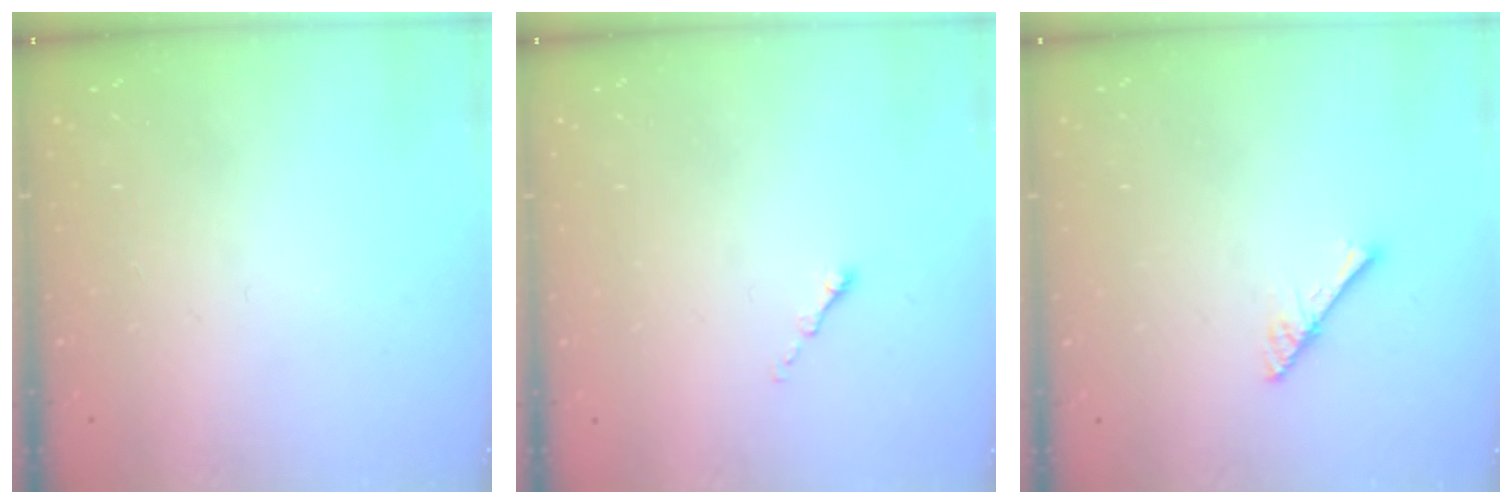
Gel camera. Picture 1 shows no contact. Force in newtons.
{"total": 0.0}
{"total": 2.9, "press": 2.9, "slide": 0.2}